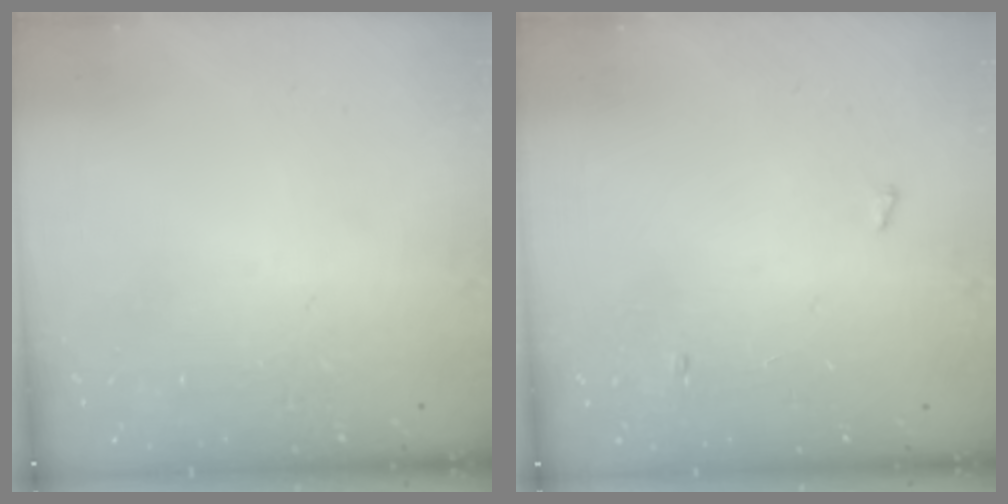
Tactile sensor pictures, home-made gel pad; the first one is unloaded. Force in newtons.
{"total": 6.9, "press": 2.8, "slide": 6.3}